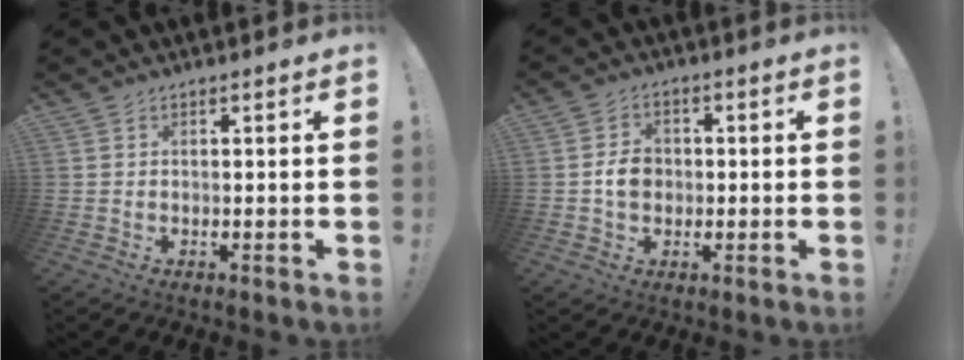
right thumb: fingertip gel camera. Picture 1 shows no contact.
{"total": 6.0, "force": [-0.7, 4.8, 3.5], "torque": [-0.056, 0.008, -0.012]}